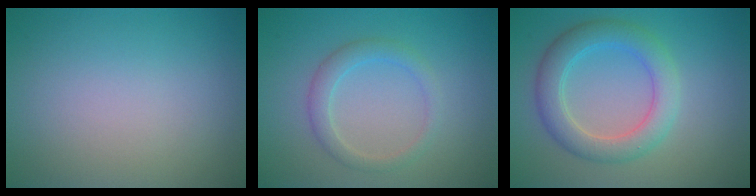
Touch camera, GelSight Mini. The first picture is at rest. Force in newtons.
{"total": 2.2, "press": 2.2, "slide": 0.0}
{"total": 4.5, "press": 4.5, "slide": 0.2}